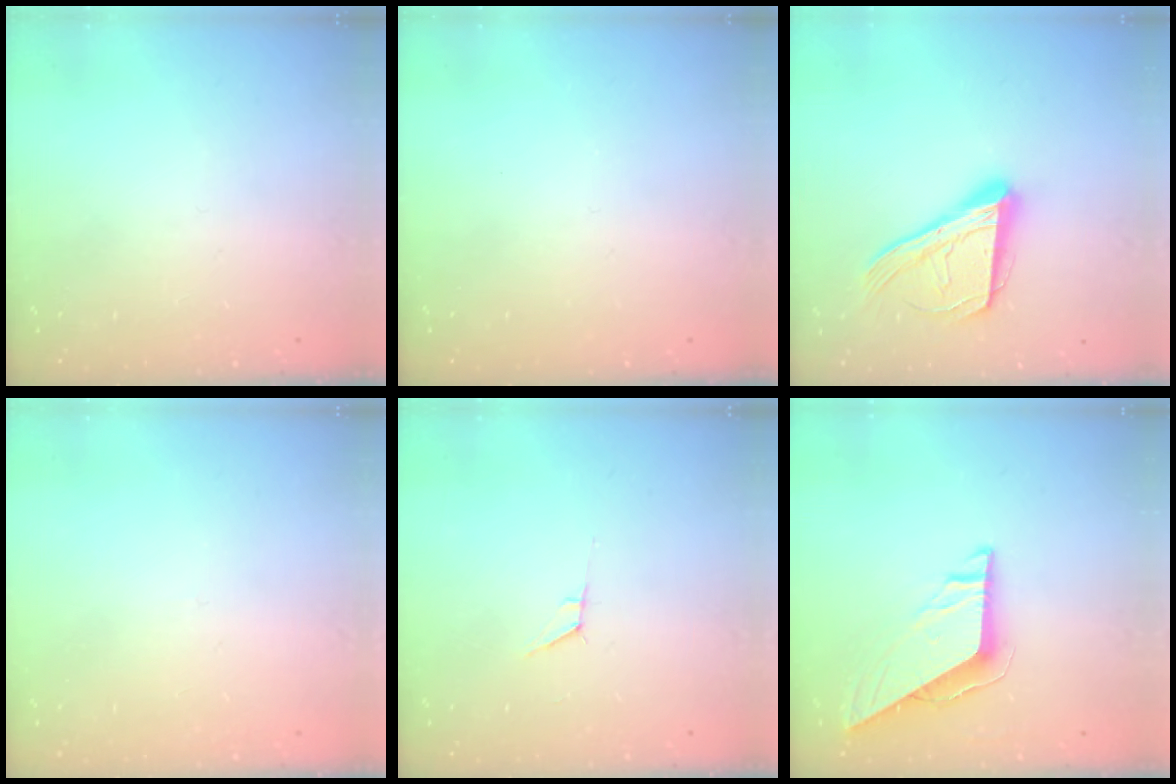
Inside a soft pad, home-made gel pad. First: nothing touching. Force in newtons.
{"total": 0.0}
{"total": 17.8, "press": 17.7, "slide": 2.4}
{"total": 2.7, "press": 2.7, "slide": 0.3}
{"total": 5.2, "press": 4.5, "slide": 2.5}
{"total": 9.5, "press": 9.4, "slide": 0.9}